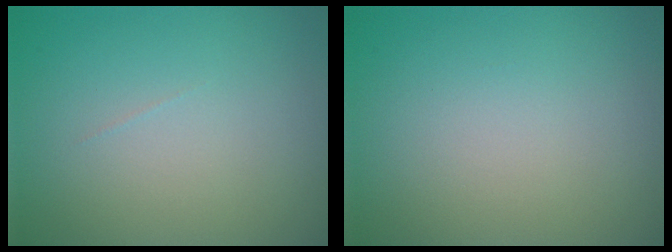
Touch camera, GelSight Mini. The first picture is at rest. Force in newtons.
{"total": 0.0}